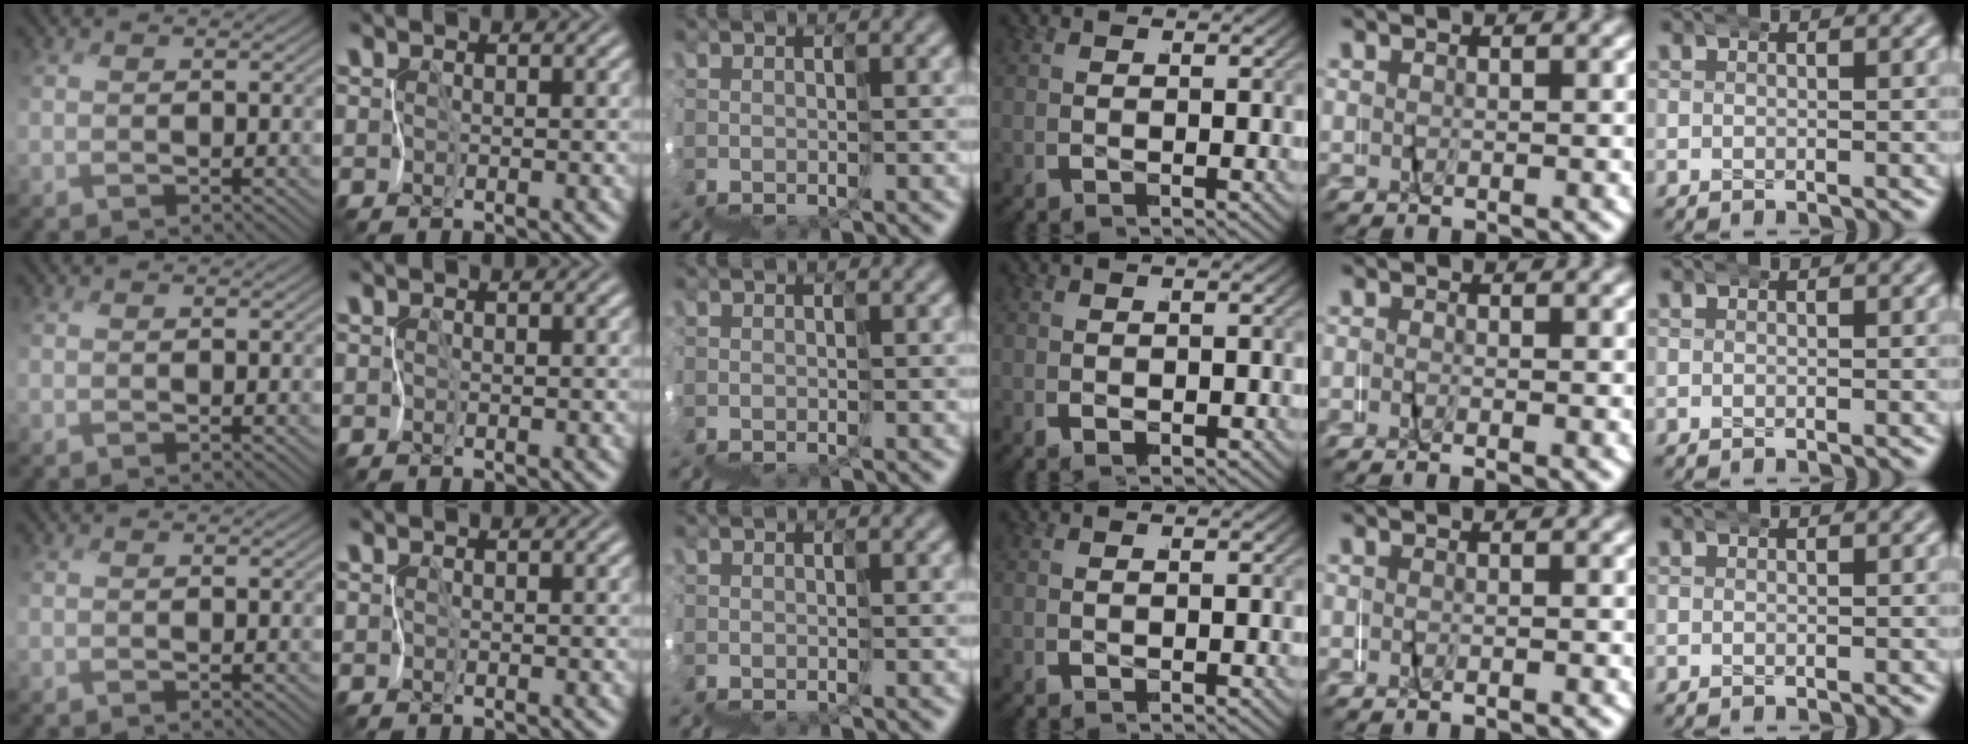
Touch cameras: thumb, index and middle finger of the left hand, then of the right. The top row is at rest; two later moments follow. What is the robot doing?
{"motion": "wrap", "object": "netting"}